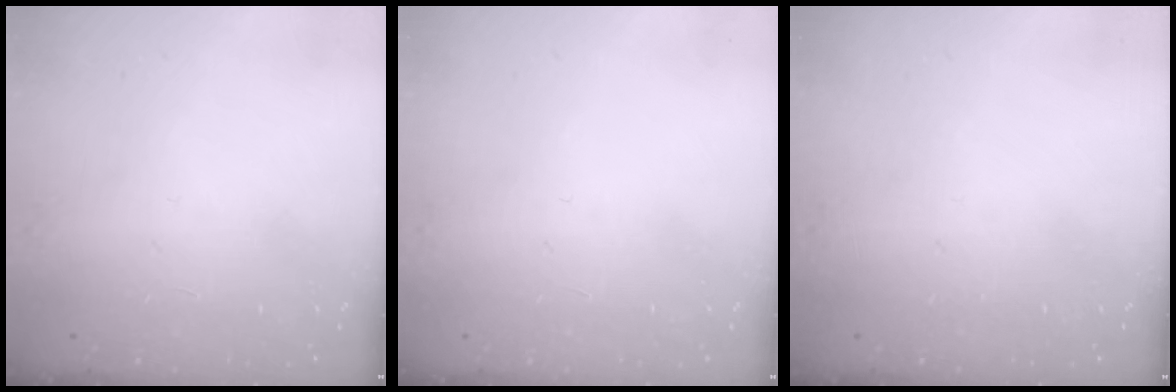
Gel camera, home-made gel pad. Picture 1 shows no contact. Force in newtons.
{"total": 0.0}
{"total": 0.0}